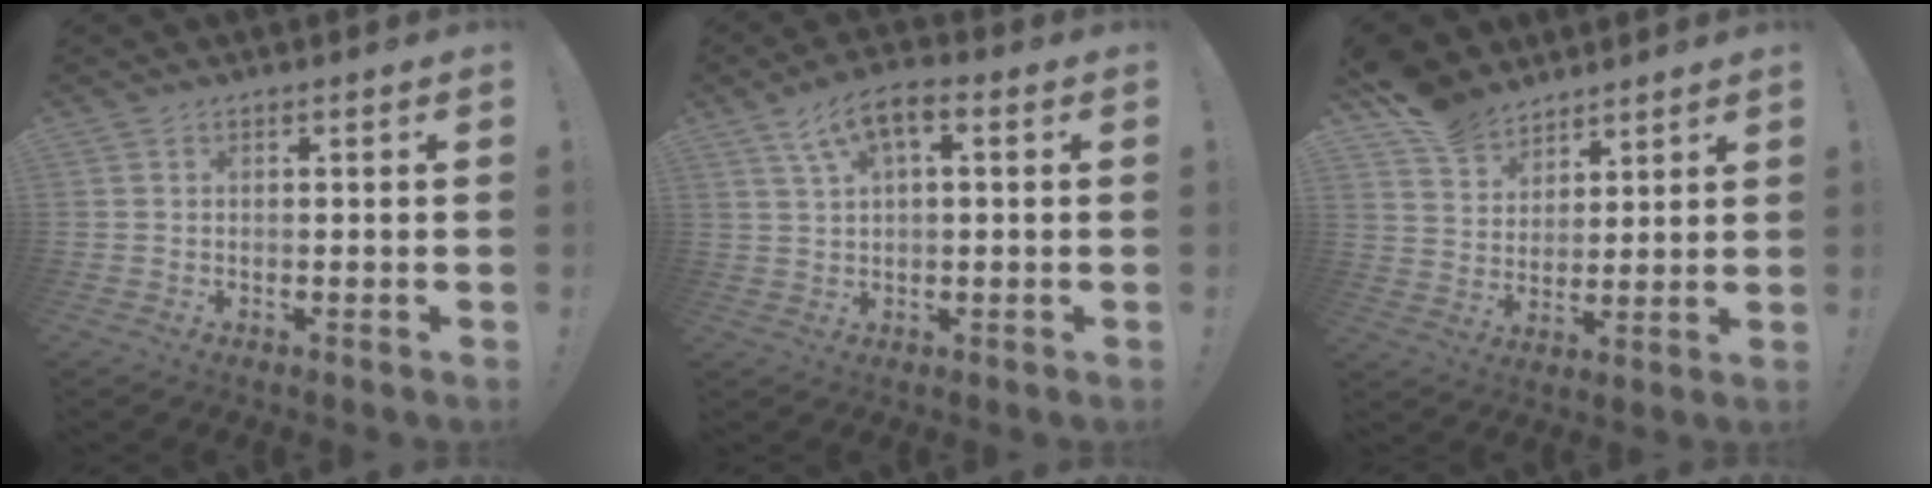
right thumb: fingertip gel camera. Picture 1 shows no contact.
{"total": 8.0, "force": [3.1, 3.6, 6.5], "torque": [-0.105, -0.006, 0.059]}
{"total": 11.3, "force": [8.8, 6.6, 2.6], "torque": [-0.044, -0.067, 0.173]}